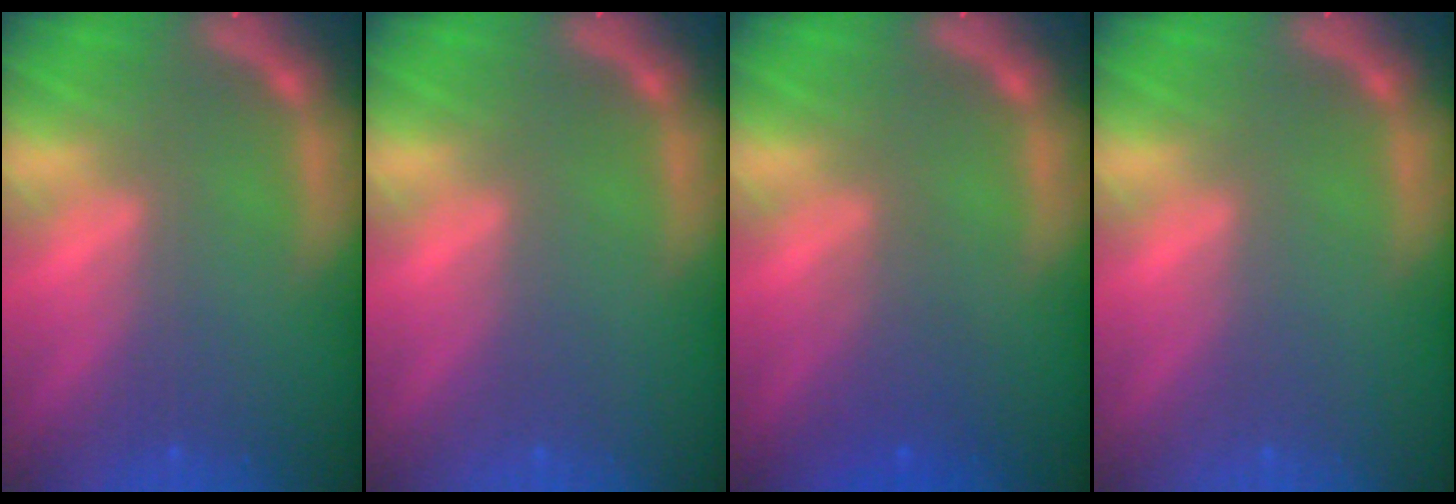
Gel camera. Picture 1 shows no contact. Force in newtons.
{"total": 0.0}
{"total": 2.4}
{"total": 0.0}